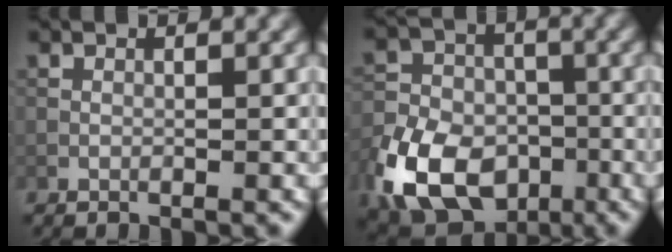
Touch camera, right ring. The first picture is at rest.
{"total": 11.6, "force": [-5.5, 7.9, 6.5], "torque": [-0.137, -0.025, -0.108]}